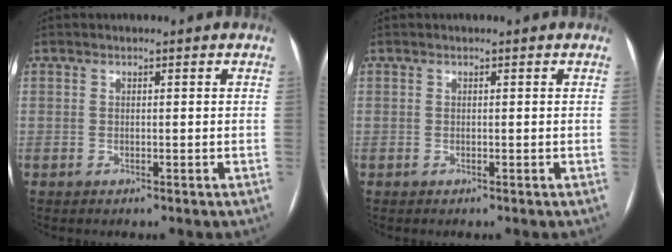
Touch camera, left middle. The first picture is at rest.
{"total": 0.0}